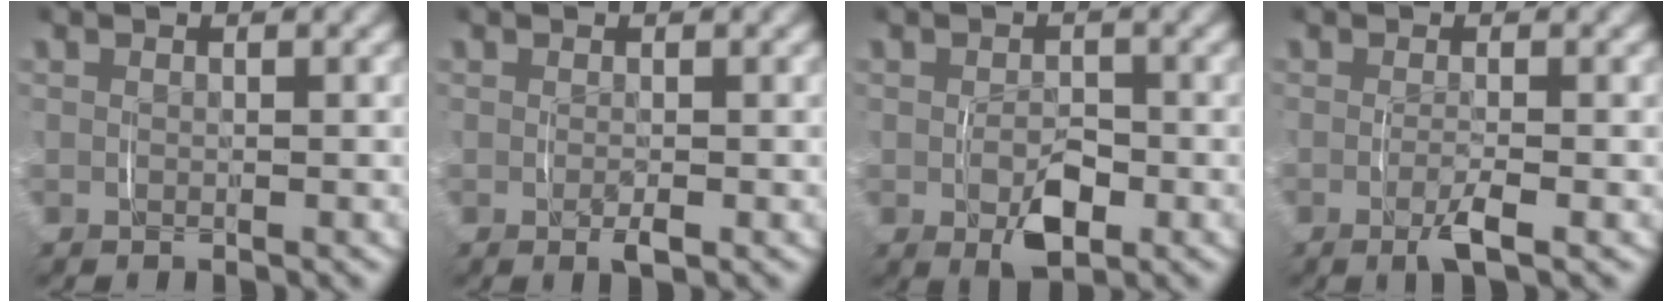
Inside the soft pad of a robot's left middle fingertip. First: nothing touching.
{"total": 1.0, "force": [-0.4, 0.2, 0.9], "torque": [-0.019, -0.002, -0.006]}
{"total": 3.5, "force": [-1.1, 2.0, 2.6], "torque": [-0.047, -0.014, -0.014]}
{"total": 2.0, "force": [-0.9, 0.2, 1.8], "torque": [-0.038, -0.008, -0.013]}